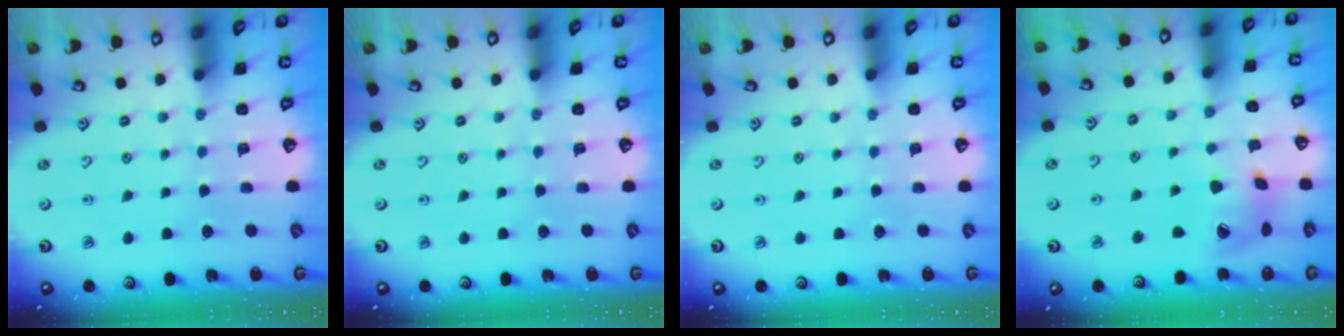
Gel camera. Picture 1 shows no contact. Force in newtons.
{"total": 0.0}
{"total": 0.0}
{"total": 12.6, "press": 12.5, "slide": 1.5}